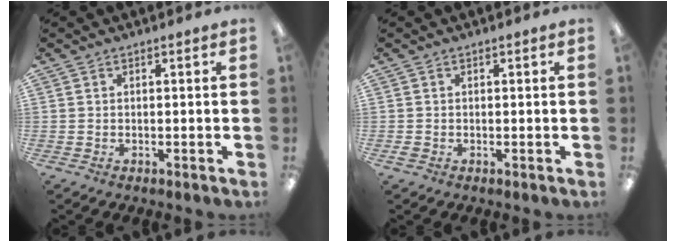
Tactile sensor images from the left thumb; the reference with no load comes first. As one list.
[{"total": 0.9, "force": [-0.5, 0.7, 0.1], "torque": [-0.001, 0.002, -0.011]}]